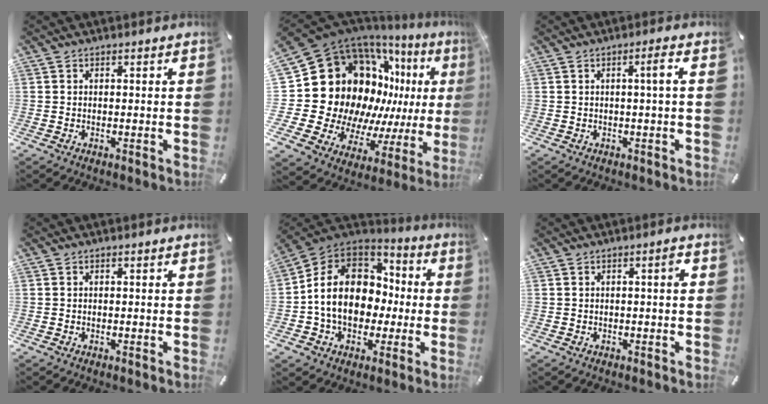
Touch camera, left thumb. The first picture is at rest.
{"total": 26.9, "force": [4.7, 21.2, 15.9], "torque": [-0.257, -0.111, 0.157]}
{"total": 3.3, "force": [0.4, 0.0, 3.3], "torque": [-0.056, -0.002, 0.001]}
{"total": 0.0}
{"total": 15.0, "force": [-1.0, 12.5, 8.1], "torque": [-0.176, 0.019, -0.012]}
{"total": 1.8, "force": [0.2, 0.2, 1.8], "torque": [-0.034, 0.002, 0.002]}